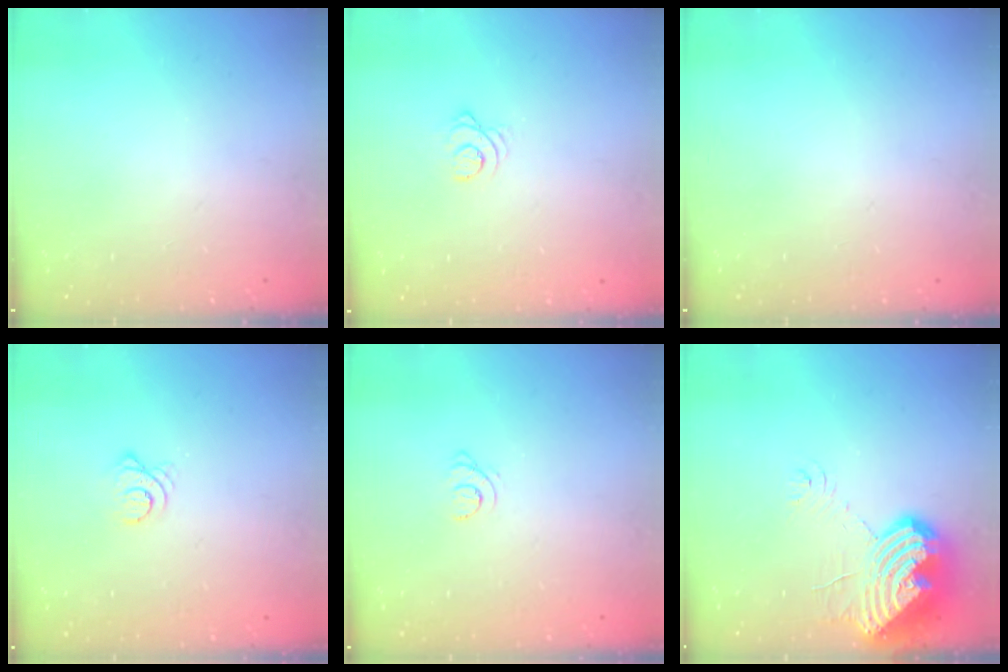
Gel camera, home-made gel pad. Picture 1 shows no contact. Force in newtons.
{"total": 2.6, "press": 2.6, "slide": 0.3}
{"total": 0.0}
{"total": 3.1, "press": 3.1, "slide": 0.3}
{"total": 3.6, "press": 3.6, "slide": 0.5}
{"total": 15.6, "press": 15.4, "slide": 2.2}